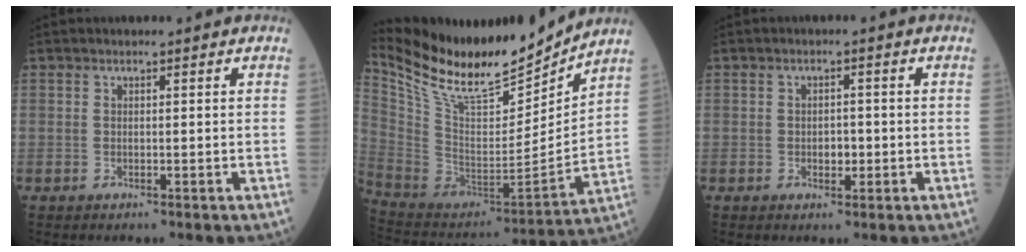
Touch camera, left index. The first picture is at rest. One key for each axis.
{"total": 20.8, "fx": 18.7, "fy": 3.4, "fz": 8.5, "tx": -0.169, "ty": -0.033, "tz": 0.328}
{"total": 1.8, "fx": -0.6, "fy": 1.2, "fz": 1.3, "tx": -0.017, "ty": -0.001, "tz": -0.008}